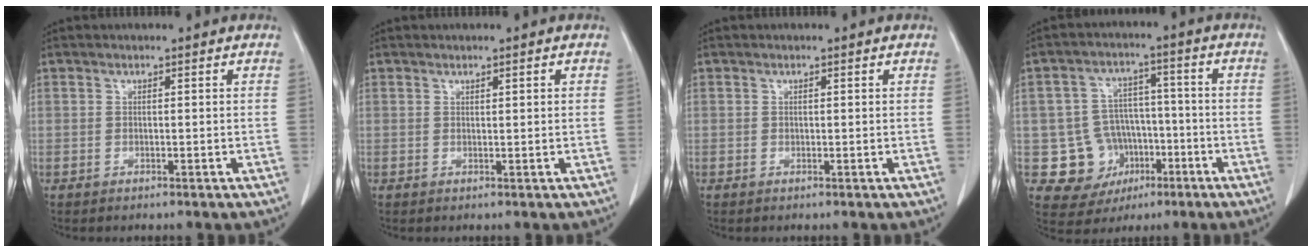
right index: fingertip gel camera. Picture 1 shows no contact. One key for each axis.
{"total": 0.7, "fx": 0.3, "fy": 0.0, "fz": 0.6, "tx": -0.011, "ty": 0.000, "tz": 0.006}
{"total": 0.0}
{"total": 10.3, "fx": -3.1, "fy": 9.5, "fz": 2.6, "tx": -0.041, "ty": 0.032, "tz": -0.034}